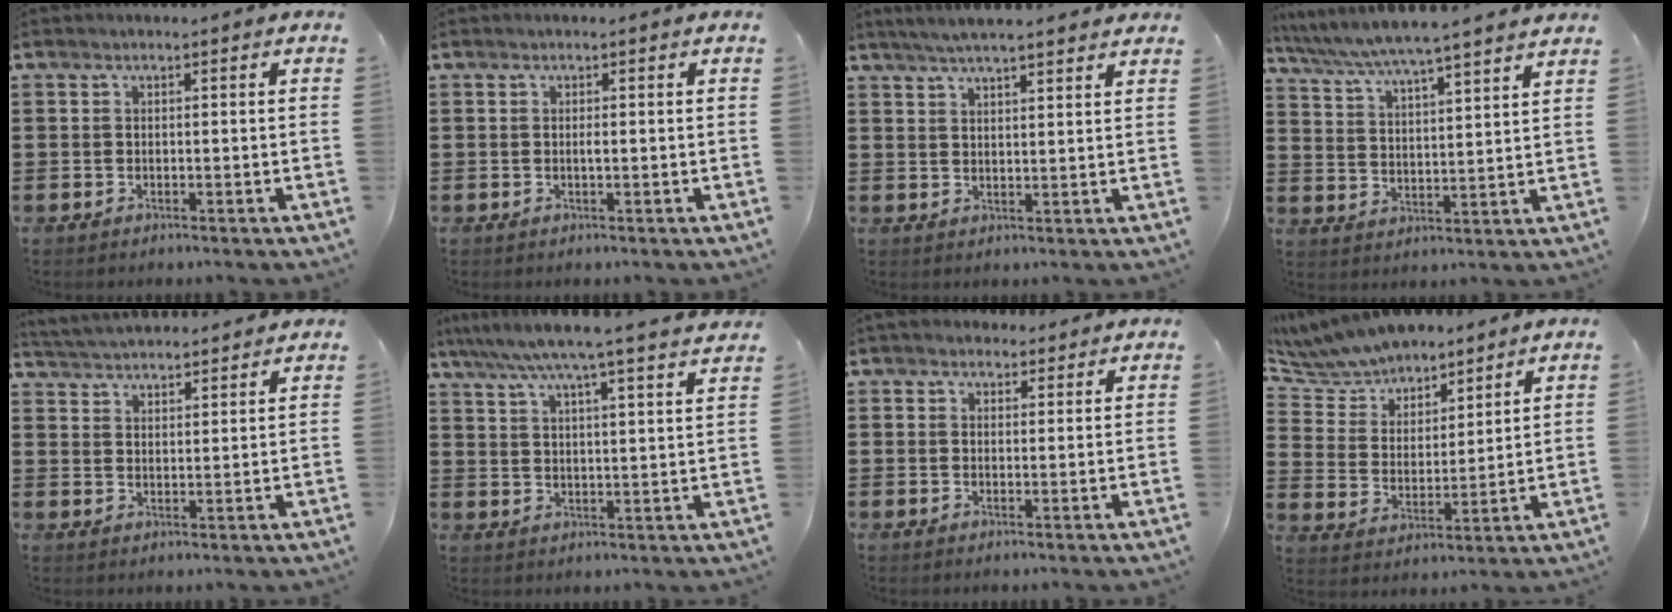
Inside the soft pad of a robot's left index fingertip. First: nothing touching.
{"total": 0.7, "force": [0.1, 0.0, 0.7], "torque": [-0.014, -0.004, 0.002]}
{"total": 3.9, "force": [3.6, 0.3, 1.5], "torque": [-0.037, -0.004, 0.066]}
{"total": 5.7, "force": [5.4, -0.4, 1.7], "torque": [-0.056, -0.035, 0.091]}
{"total": 3.5, "force": [3.5, 0.3, -0.2], "torque": [-0.012, -0.017, 0.062]}
{"total": 6.1, "force": [5.4, -0.7, 2.6], "torque": [-0.073, -0.035, 0.090]}
{"total": 2.8, "force": [2.5, 1.3, 0.5], "torque": [-0.017, 0.002, 0.047]}
{"total": 7.5, "force": [7.2, 1.9, 0.8], "torque": [-0.060, -0.041, 0.130]}